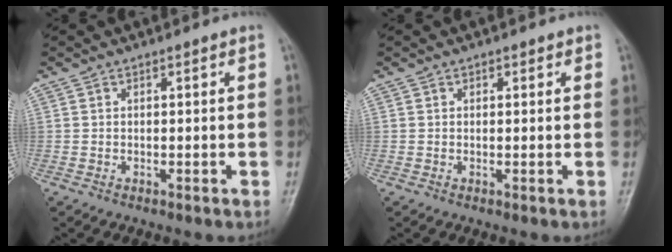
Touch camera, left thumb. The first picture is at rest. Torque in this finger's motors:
{"motor_torque": [-0.11, 0.00, -0.30, -0.28, 0.03]}